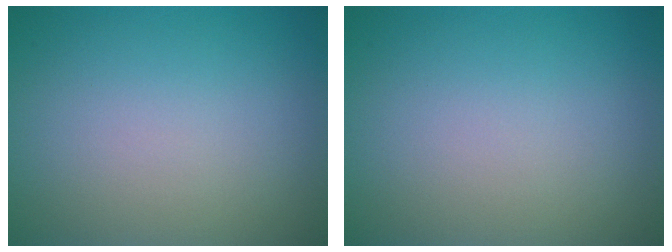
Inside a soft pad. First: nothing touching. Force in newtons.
{"total": 0.0}